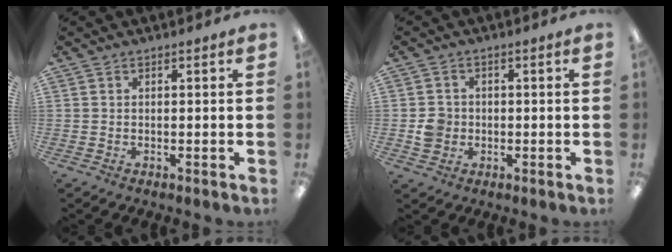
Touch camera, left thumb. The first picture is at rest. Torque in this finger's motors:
{"motor_torque": [-0.08, 0.14, -0.06, 0.00, 0.01]}